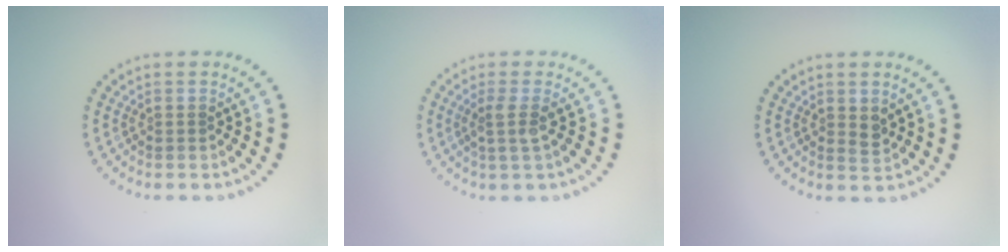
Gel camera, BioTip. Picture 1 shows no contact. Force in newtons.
{"total": 1.8, "press": 1.3, "slide": 1.3}
{"total": 1.1, "press": 1.0, "slide": 0.5}